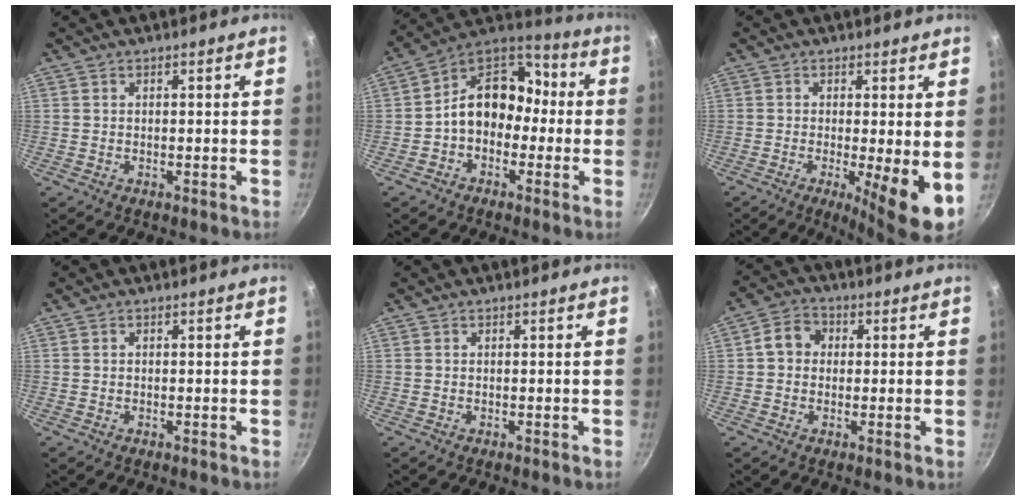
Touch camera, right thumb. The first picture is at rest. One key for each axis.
{"total": 13.5, "fx": -1.5, "fy": 10.5, "fz": 8.4, "tx": -0.086, "ty": 0.057, "tz": -0.047}
{"total": 8.1, "fx": -1.1, "fy": 1.3, "fz": 7.9, "tx": -0.113, "ty": -0.015, "tz": -0.013}
{"total": 0.0}
{"total": 0.0}
{"total": 5.3, "fx": 0.5, "fy": 4.5, "fz": 2.8, "tx": -0.027, "ty": 0.013, "tz": -0.006}